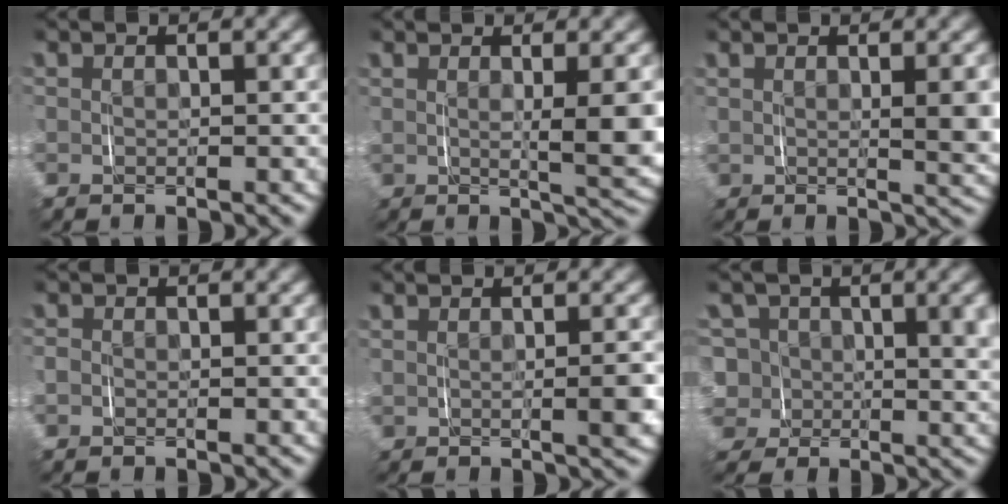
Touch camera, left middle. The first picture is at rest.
{"total": 4.9, "force": [1.1, 1.5, 4.5], "torque": [-0.058, -0.003, 0.019]}
{"total": 3.0, "force": [0.9, 0.9, 2.7], "torque": [-0.032, -0.004, 0.015]}
{"total": 0.6, "force": [-0.2, 0.5, 0.2], "torque": [-0.005, 0.001, -0.005]}
{"total": 2.2, "force": [0.2, 0.7, 2.1], "torque": [-0.028, 0.007, 0.000]}
{"total": 9.2, "force": [-0.8, 8.5, 3.5], "torque": [-0.101, -0.035, -0.013]}